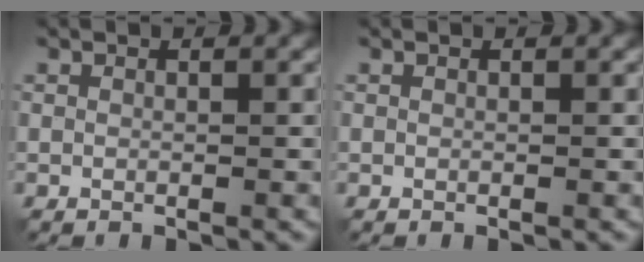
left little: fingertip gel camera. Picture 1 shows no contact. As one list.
[{"total": 0.0}]